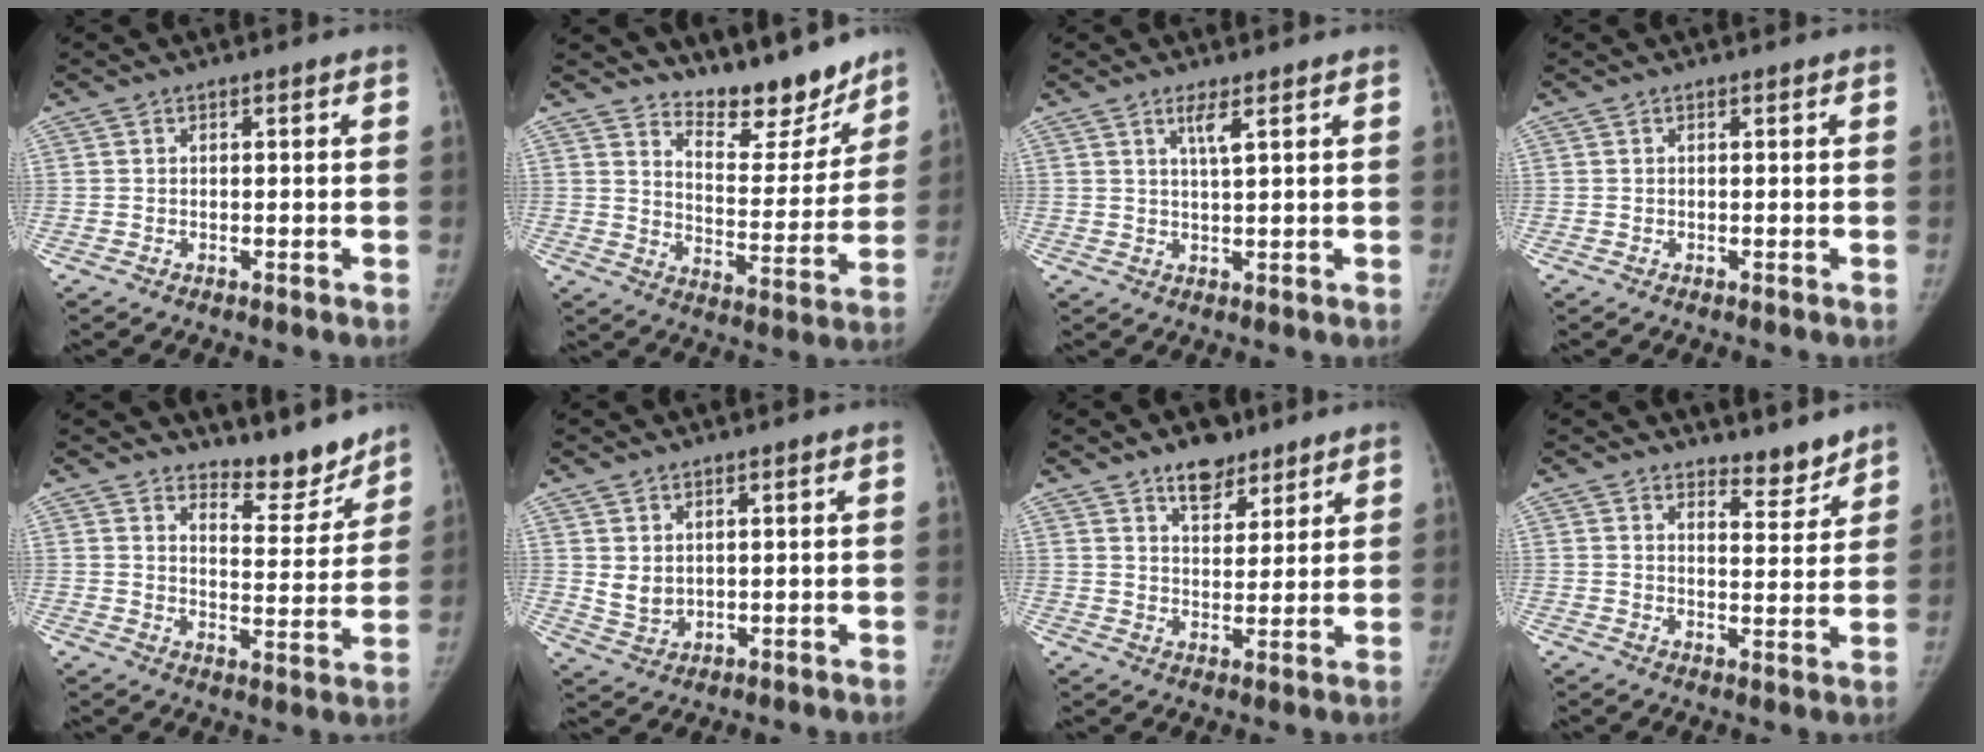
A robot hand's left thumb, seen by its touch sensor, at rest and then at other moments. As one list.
[{"total": 13.3, "force": [12.0, 4.3, 4.0], "torque": [-0.019, -0.102, 0.182]}, {"total": 2.8, "force": [1.6, 0.1, 2.3], "torque": [-0.048, -0.012, 0.032]}, {"total": 0.0}, {"total": 8.4, "force": [7.9, 2.4, 1.6], "torque": [0.008, -0.075, 0.120]}, {"total": 3.8, "force": [1.5, 2.7, 2.3], "torque": [-0.031, -0.018, 0.039]}, {"total": 7.2, "force": [5.2, 3.8, 3.3], "torque": [-0.021, -0.033, 0.086]}, {"total": 5.0, "force": [4.6, 1.5, 1.1], "torque": [0.006, -0.044, 0.072]}]